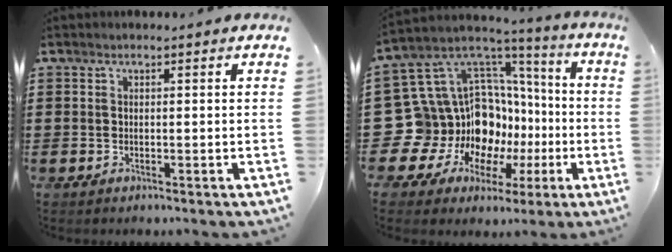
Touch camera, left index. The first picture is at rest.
{"total": 15.9, "force": [-3.0, 14.3, 6.3], "torque": [-0.171, -0.049, -0.004]}